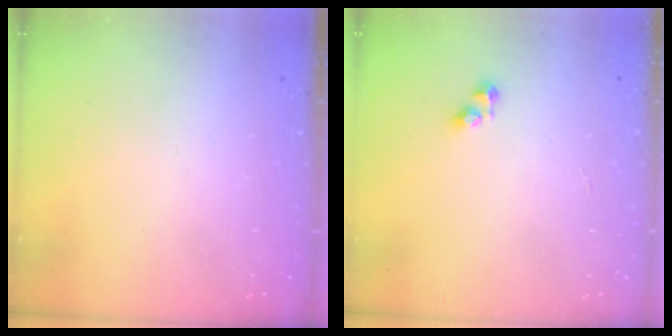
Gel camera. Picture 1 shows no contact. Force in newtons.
{"total": 3.1, "press": 3.0, "slide": 0.4}